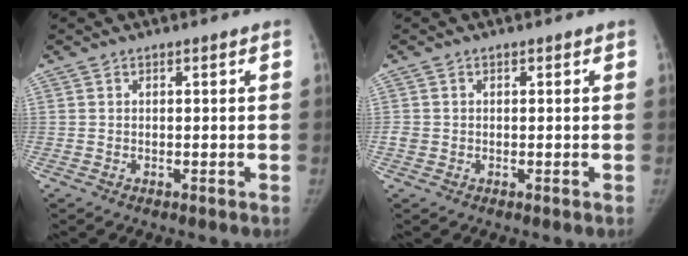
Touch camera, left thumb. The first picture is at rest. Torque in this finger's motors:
{"motor_torque": [0.02, 0.00, 0.58, -0.32, 0.05]}